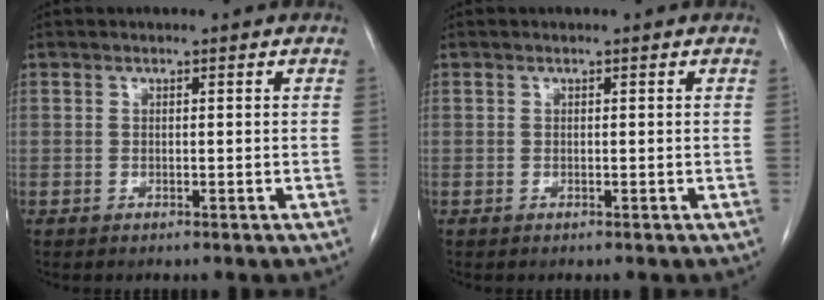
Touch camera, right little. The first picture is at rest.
{"total": 0.0}